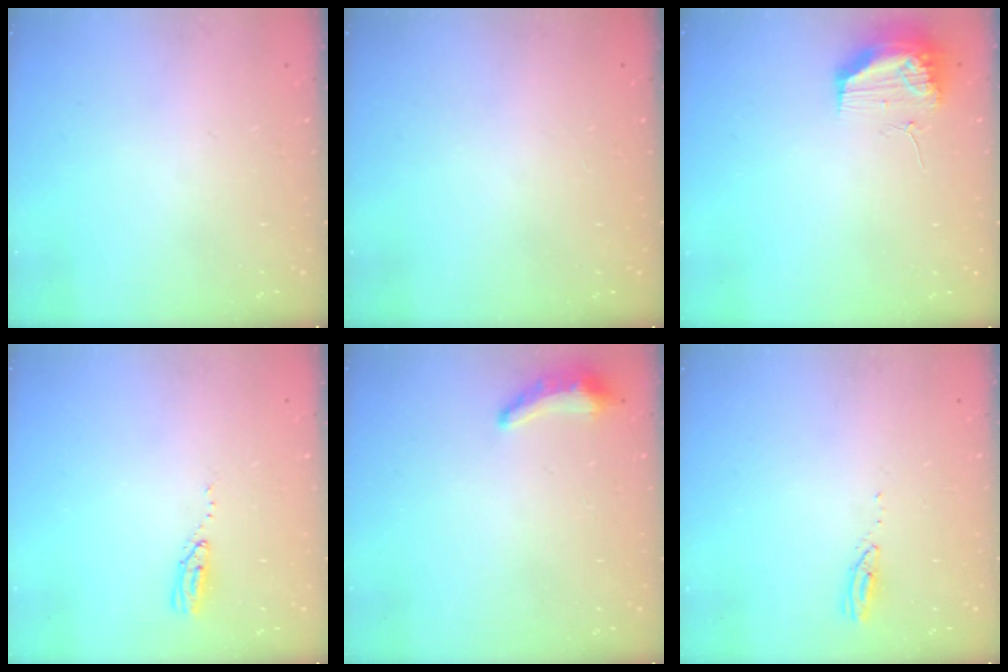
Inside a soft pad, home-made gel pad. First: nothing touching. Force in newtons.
{"total": 0.0}
{"total": 19.1, "press": 13.1, "slide": 13.9}
{"total": 3.8, "press": 3.8, "slide": 0.2}
{"total": 7.2, "press": 6.9, "slide": 2.1}
{"total": 2.9, "press": 2.8, "slide": 0.4}